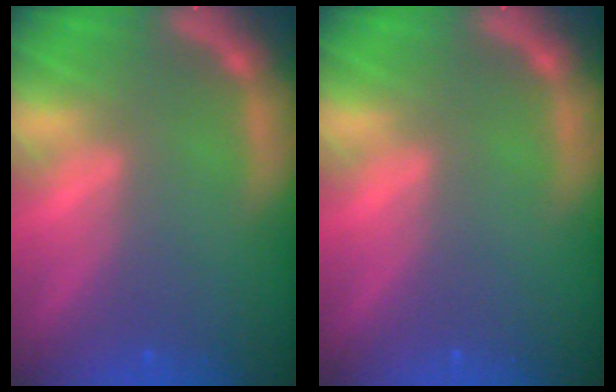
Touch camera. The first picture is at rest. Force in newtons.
{"total": 0.0}